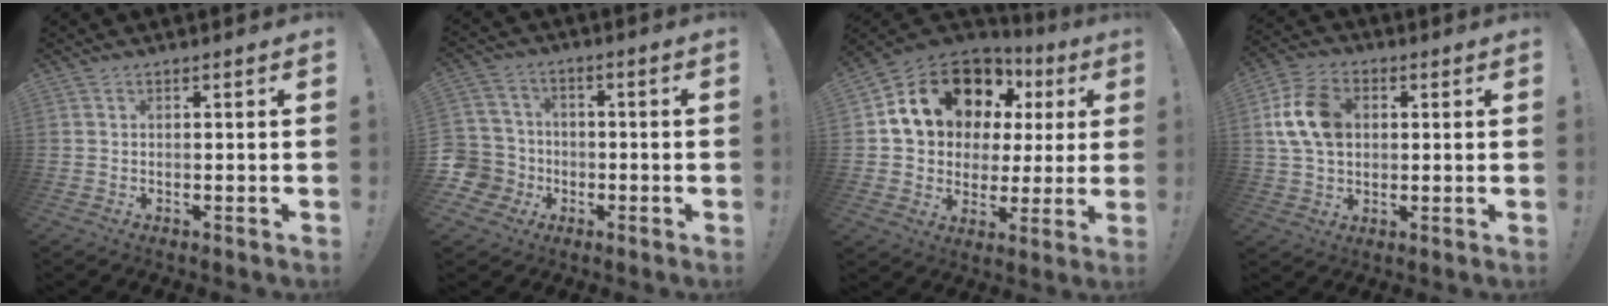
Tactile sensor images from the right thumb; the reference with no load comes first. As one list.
[{"total": 9.0, "force": [-2.3, 8.5, 2.0], "torque": [-0.047, 0.019, -0.036]}, {"total": 17.0, "force": [9.0, 11.6, 8.5], "torque": [-0.134, -0.051, 0.180]}, {"total": 13.8, "force": [2.6, 10.0, 9.2], "torque": [-0.158, 0.008, 0.051]}]